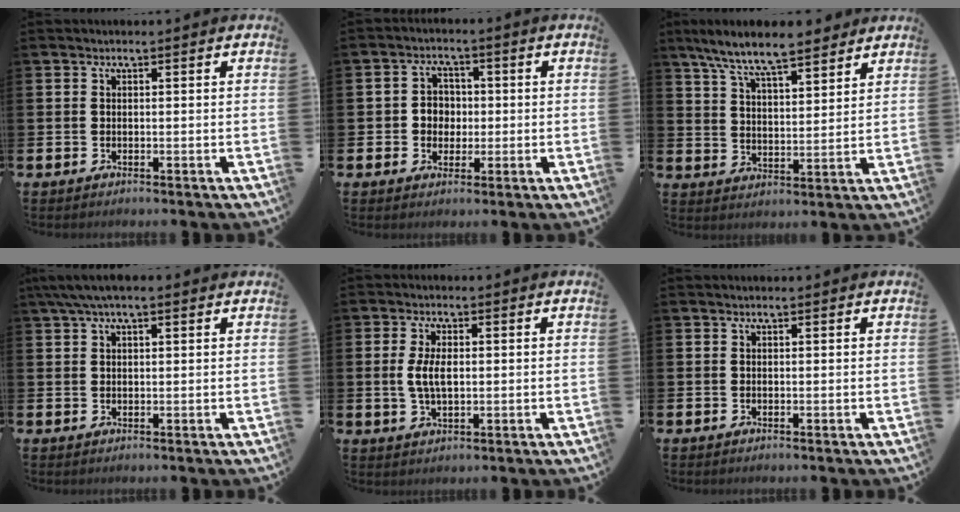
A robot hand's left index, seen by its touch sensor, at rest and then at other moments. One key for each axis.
{"total": 3.5, "fx": 0.2, "fy": 3.4, "fz": 1.0, "tx": -0.020, "ty": 0.006, "tz": -0.005}
{"total": 8.8, "fx": 8.0, "fy": 1.3, "fz": 3.3, "tx": -0.095, "ty": -0.032, "tz": 0.146}
{"total": 3.5, "fx": 2.4, "fy": 1.0, "fz": 2.3, "tx": -0.044, "ty": 0.004, "tz": 0.042}
{"total": 4.3, "fx": 0.4, "fy": 2.2, "fz": 3.7, "tx": -0.077, "ty": 0.004, "tz": 0.003}
{"total": 0.0}